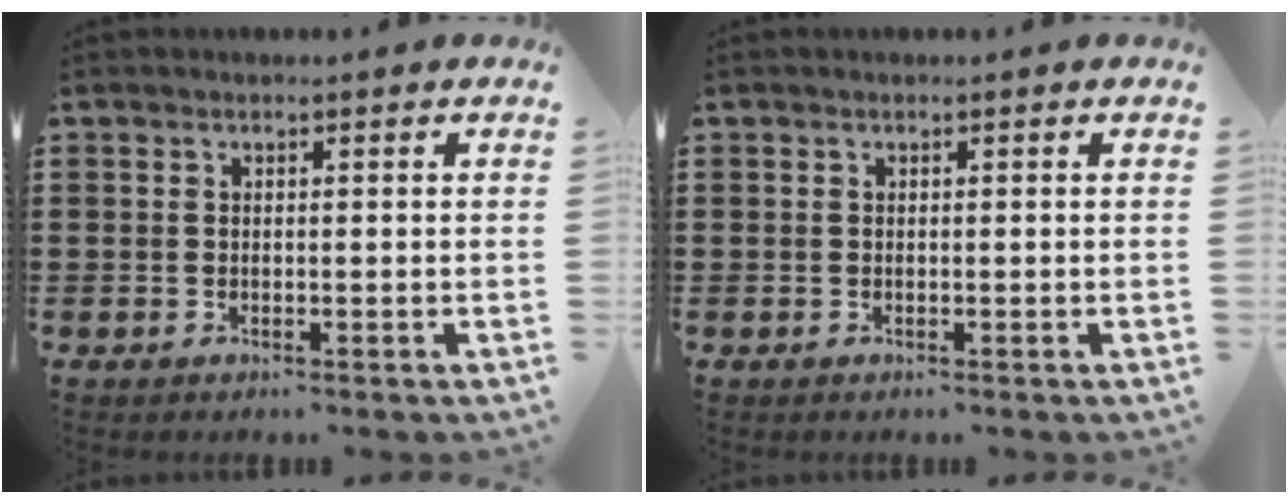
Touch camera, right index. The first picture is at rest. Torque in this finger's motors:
{"motor_torque": [0.00, 0.00, 0.01, -0.01]}